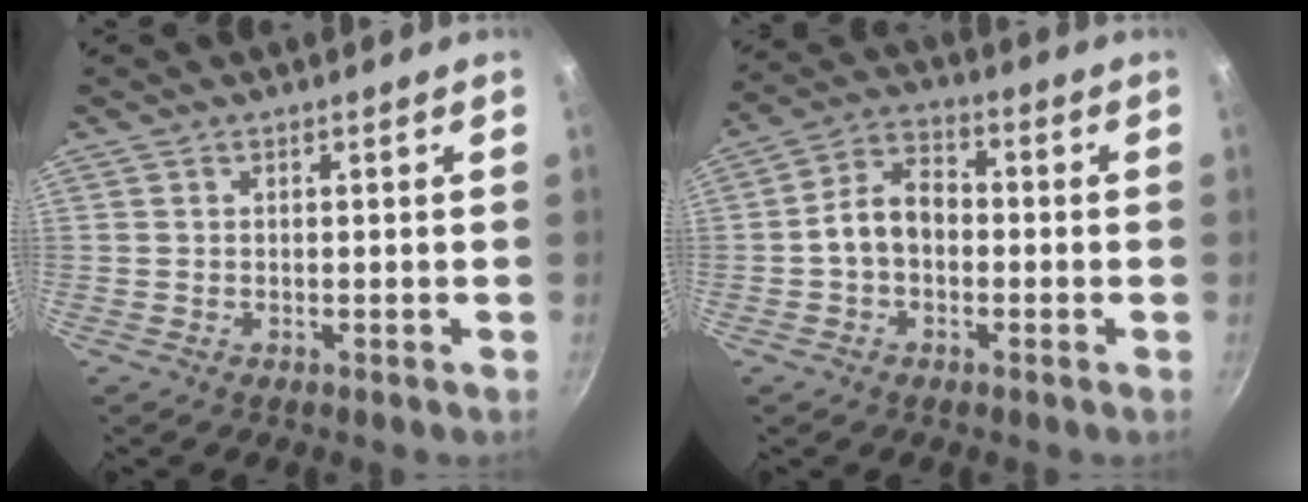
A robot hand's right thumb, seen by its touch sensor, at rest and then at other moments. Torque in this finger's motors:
{"motor_torque": [0.16, 0.13, 0.29, 0.00, 0.12]}